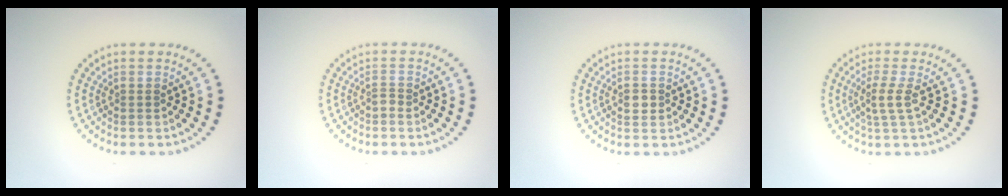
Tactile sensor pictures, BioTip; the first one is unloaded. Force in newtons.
{"total": 0.8, "press": 0.5, "slide": 0.6}
{"total": 1.6, "press": 1.6, "slide": 0.2}
{"total": 2.0, "press": 1.5, "slide": 1.3}